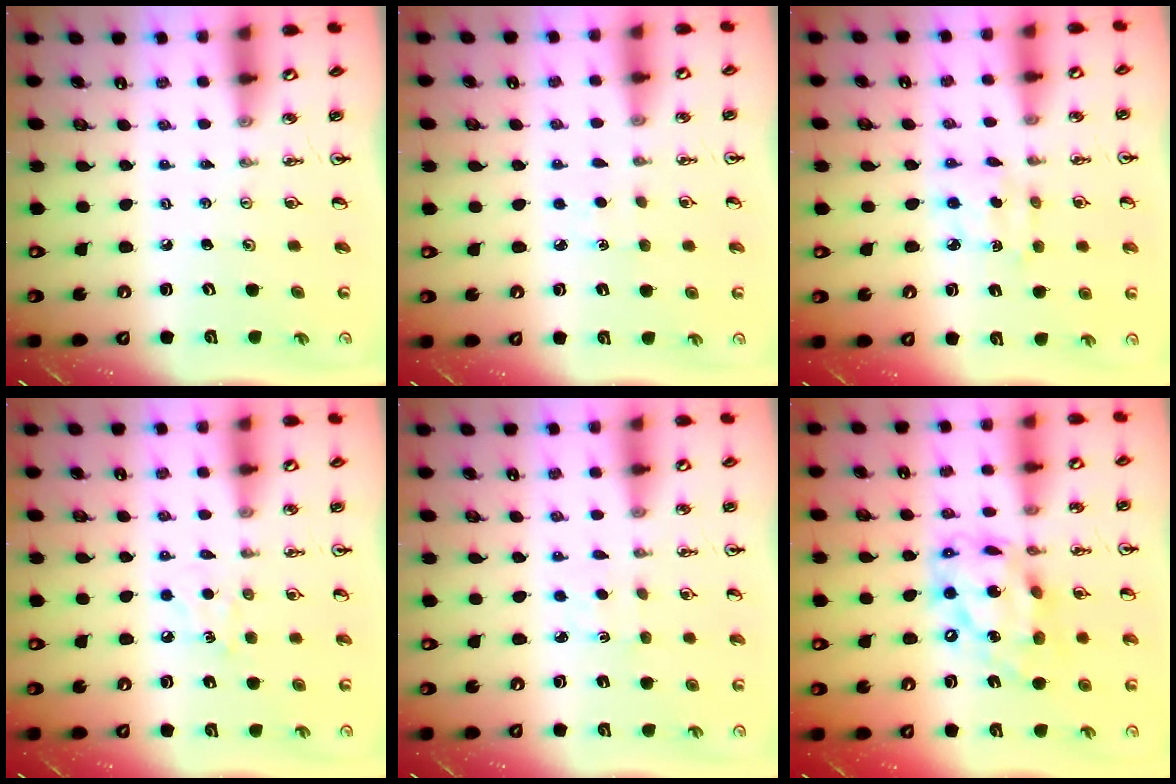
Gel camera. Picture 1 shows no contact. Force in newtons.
{"total": 2.4, "press": 2.4, "slide": 0.3}
{"total": 3.1, "press": 3.1, "slide": 0.0}
{"total": 6.9, "press": 6.8, "slide": 1.0}
{"total": 1.3, "press": 1.3, "slide": 0.3}
{"total": 16.4, "press": 16.3, "slide": 1.3}